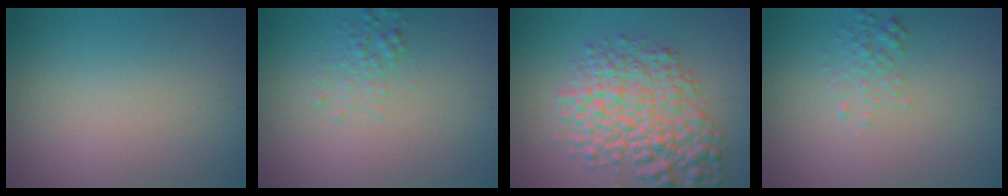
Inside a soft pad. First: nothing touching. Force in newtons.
{"total": 1.3, "press": 1.3, "slide": 0.0}
{"total": 7.1, "press": 7.1, "slide": 0.2}
{"total": 1.4, "press": 1.4, "slide": 0.1}